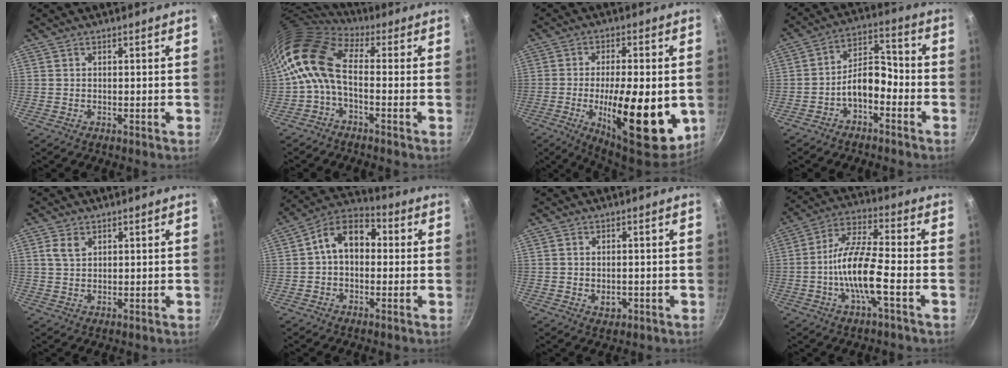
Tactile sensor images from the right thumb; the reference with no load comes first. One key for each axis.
{"total": 10.4, "fx": -0.5, "fy": 5.5, "fz": 8.8, "tx": -0.168, "ty": 0.026, "tz": -0.028}
{"total": 20.3, "fx": -4.3, "fy": 7.2, "fz": 18.5, "tx": -0.258, "ty": 0.001, "tz": -0.056}
{"total": 7.8, "fx": -3.7, "fy": 4.3, "fz": 5.4, "tx": -0.071, "ty": 0.056, "tz": -0.070}
{"total": 3.0, "fx": 1.4, "fy": 1.9, "fz": 1.9, "tx": -0.032, "ty": -0.003, "tz": 0.026}
{"total": 11.0, "fx": 1.0, "fy": 7.7, "fz": 7.8, "tx": -0.093, "ty": 0.035, "tz": -0.006}
{"total": 2.5, "fx": -0.6, "fy": 1.8, "fz": 1.7, "tx": -0.024, "ty": -0.002, "tz": -0.006}
{"total": 12.1, "fx": -3.5, "fy": 3.1, "fz": 11.2, "tx": -0.213, "ty": 0.035, "tz": -0.077}